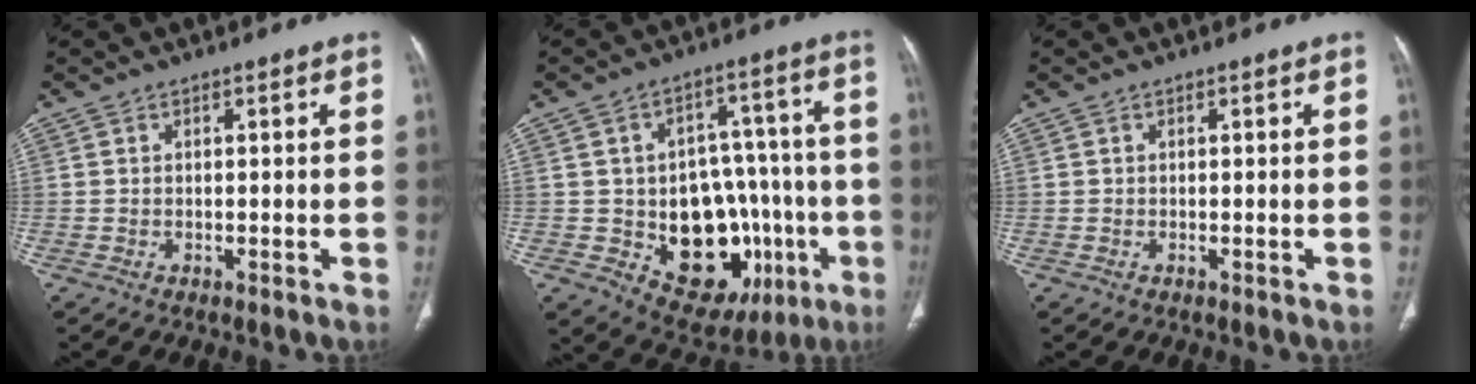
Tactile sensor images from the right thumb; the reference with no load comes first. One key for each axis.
{"total": 21.6, "fx": -5.6, "fy": 14.3, "fz": 15.2, "tx": -0.163, "ty": 0.033, "tz": -0.055}
{"total": 0.0}